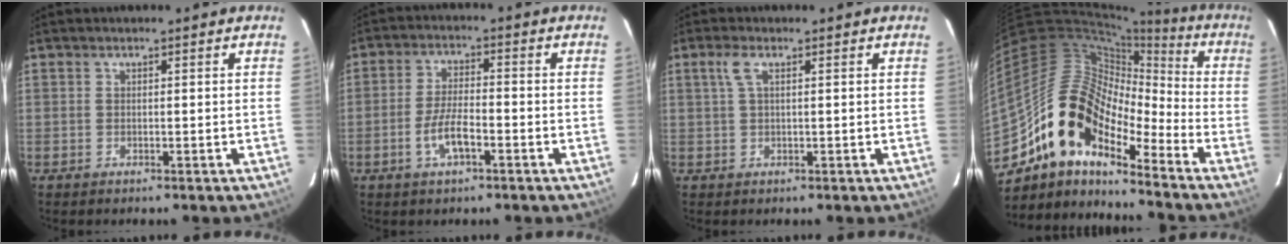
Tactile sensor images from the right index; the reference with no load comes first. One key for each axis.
{"total": 6.1, "fx": -2.8, "fy": 1.8, "fz": 5.2, "tx": -0.106, "ty": 0.000, "tz": -0.052}
{"total": 2.5, "fx": 0.9, "fy": 0.6, "fz": 2.2, "tx": -0.049, "ty": 0.006, "tz": 0.017}
{"total": 16.4, "fx": -11.4, "fy": 6.9, "fz": 9.5, "tx": -0.167, "ty": 0.006, "tz": -0.233}